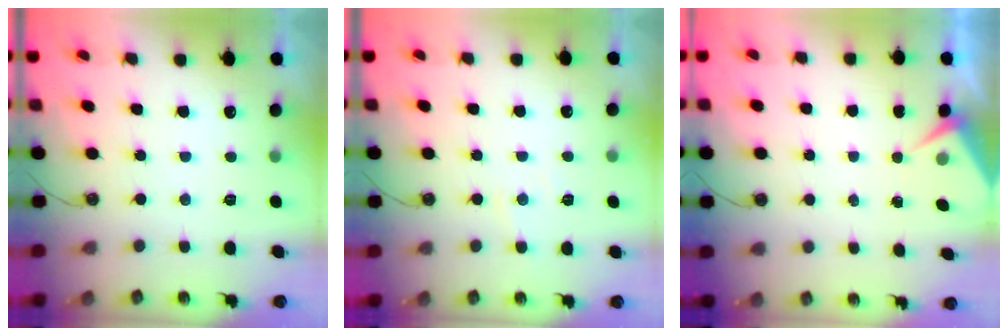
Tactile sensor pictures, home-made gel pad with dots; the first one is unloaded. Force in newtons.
{"total": 4.6, "press": 4.6, "slide": 0.7}
{"total": 4.2, "press": 4.1, "slide": 0.5}